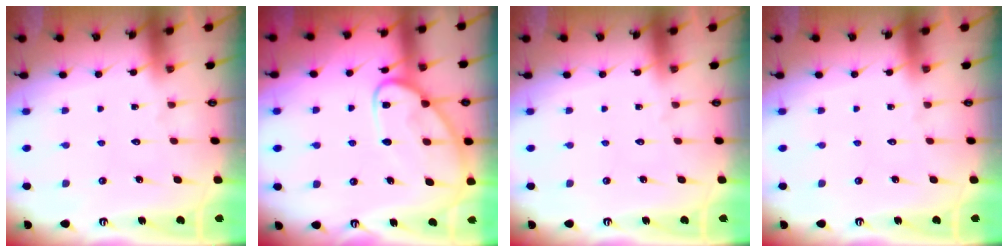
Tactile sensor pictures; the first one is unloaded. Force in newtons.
{"total": 11.4, "press": 11.4, "slide": 1.1}
{"total": 0.0}
{"total": 0.0}